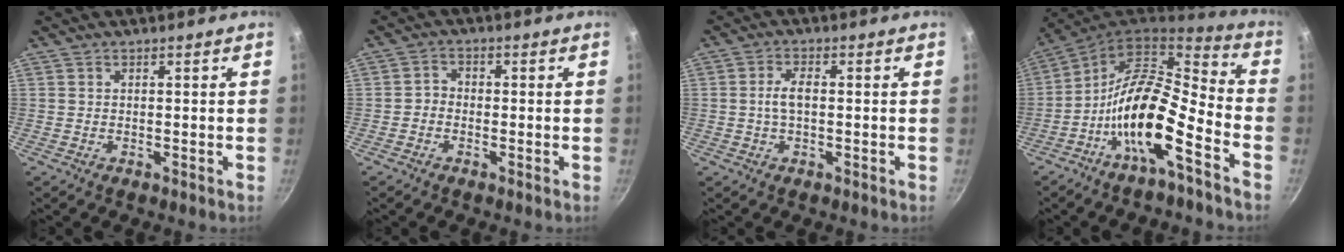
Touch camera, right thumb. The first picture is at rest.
{"total": 2.2, "force": [-1.0, 1.7, 0.9], "torque": [-0.011, 0.016, -0.025]}
{"total": 3.7, "force": [-0.1, 1.8, 3.2], "torque": [-0.065, 0.012, -0.004]}
{"total": 15.7, "force": [-7.2, 5.2, 12.9], "torque": [-0.225, 0.075, -0.148]}